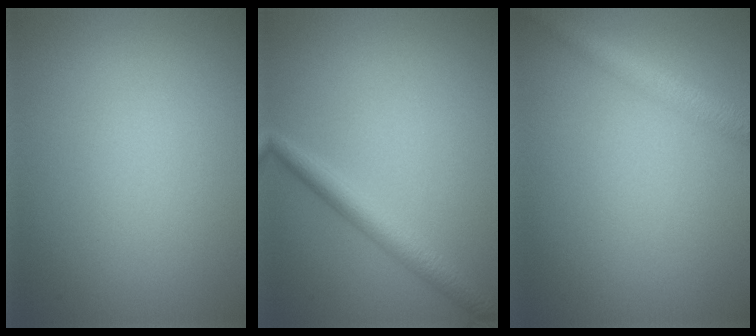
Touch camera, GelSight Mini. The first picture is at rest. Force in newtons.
{"total": 2.7, "press": 2.7, "slide": 0.1}
{"total": 2.8, "press": 2.8, "slide": 0.1}